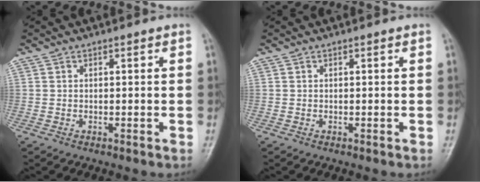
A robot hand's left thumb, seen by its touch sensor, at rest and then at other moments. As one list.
[{"total": 0.0}]